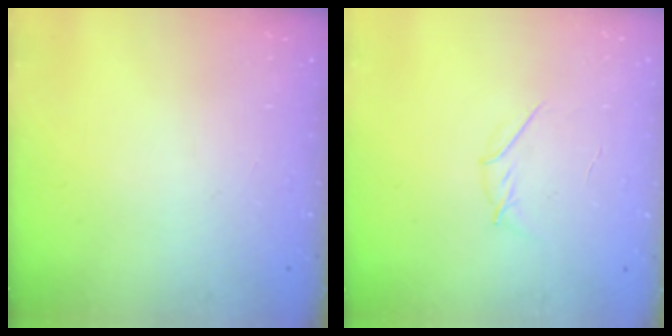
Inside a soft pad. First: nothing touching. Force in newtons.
{"total": 3.3, "press": 3.2, "slide": 0.8}